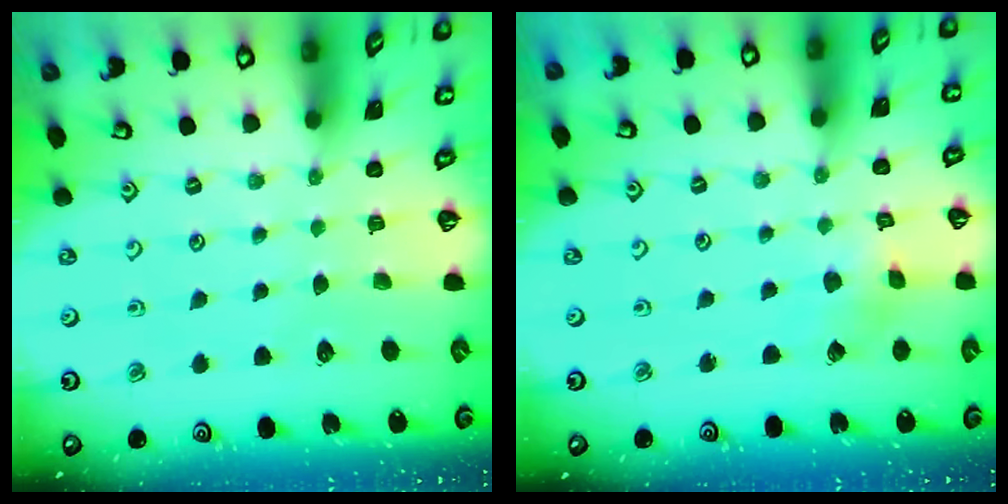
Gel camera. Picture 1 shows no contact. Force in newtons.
{"total": 2.6, "press": 2.5, "slide": 0.3}